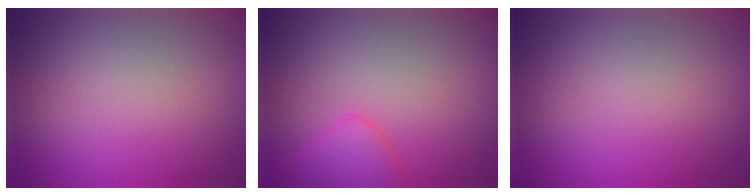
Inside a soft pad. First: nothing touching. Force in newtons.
{"total": 2.5, "press": 2.4, "slide": 0.3}
{"total": 0.0}